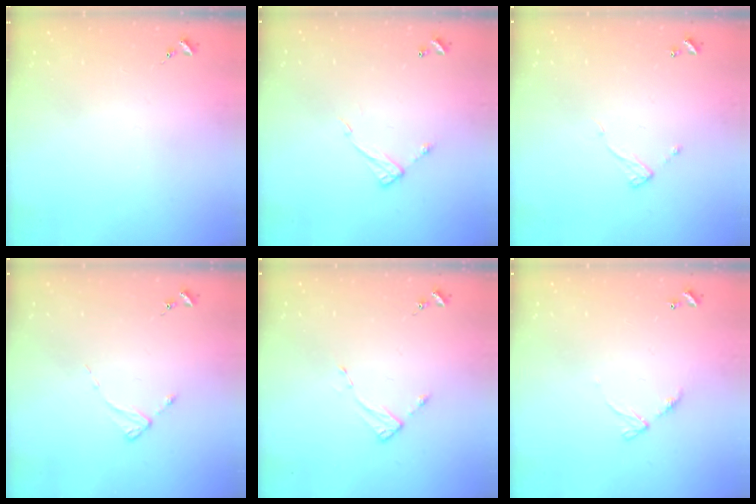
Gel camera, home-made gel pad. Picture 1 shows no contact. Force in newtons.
{"total": 7.5, "press": 7.5, "slide": 0.2}
{"total": 5.3, "press": 5.3, "slide": 0.2}
{"total": 1.9, "press": 1.8, "slide": 0.3}
{"total": 2.6, "press": 2.6, "slide": 0.3}
{"total": 6.1, "press": 6.0, "slide": 0.6}